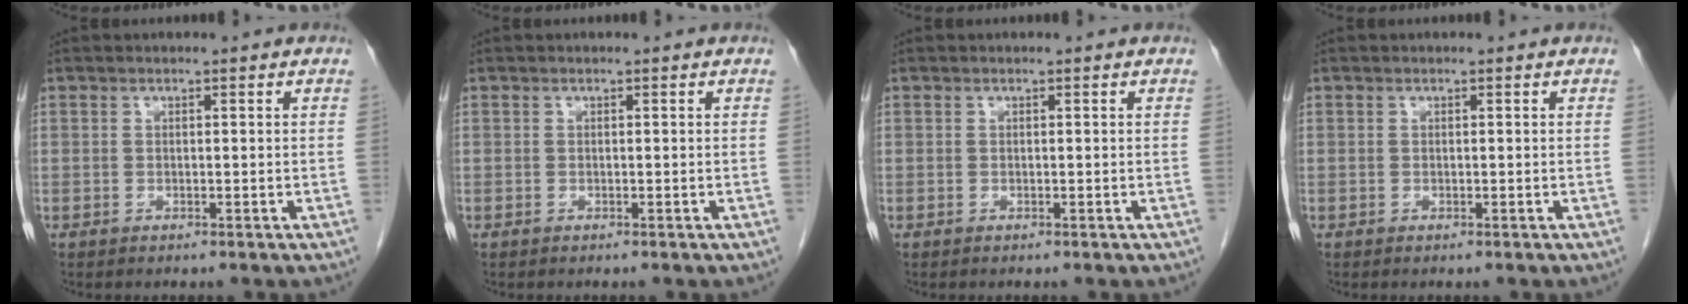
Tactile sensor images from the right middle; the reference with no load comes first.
{"total": 0.0}
{"total": 0.0}
{"total": 0.0}